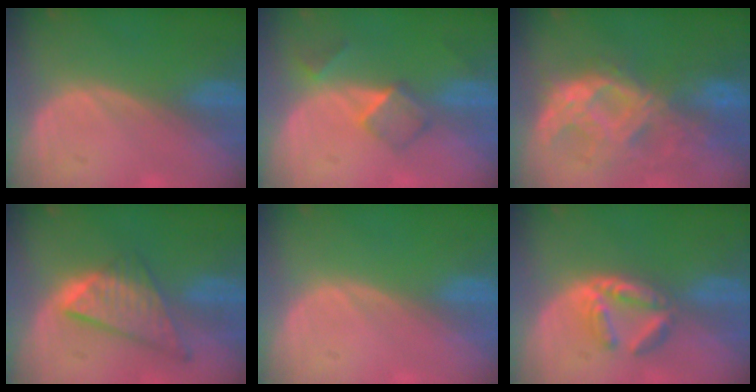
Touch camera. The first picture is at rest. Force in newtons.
{"total": 5.1, "press": 4.4, "slide": 2.6}
{"total": 10.5, "press": 9.2, "slide": 5.0}
{"total": 8.6, "press": 7.3, "slide": 4.5}
{"total": 0.0}
{"total": 5.0, "press": 5.0, "slide": 0.8}